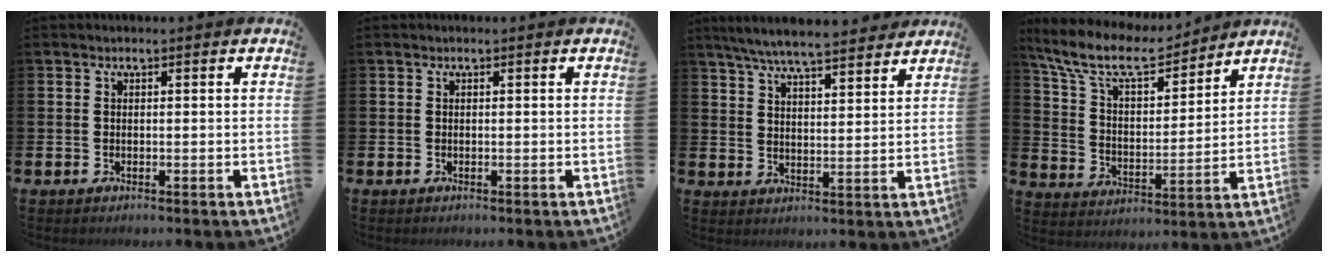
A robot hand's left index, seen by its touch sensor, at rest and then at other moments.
{"total": 0.0}
{"total": 6.9, "force": [6.6, 0.5, 2.1], "torque": [-0.060, -0.032, 0.117]}
{"total": 10.4, "force": [9.2, 2.6, 4.0], "torque": [-0.116, -0.053, 0.162]}